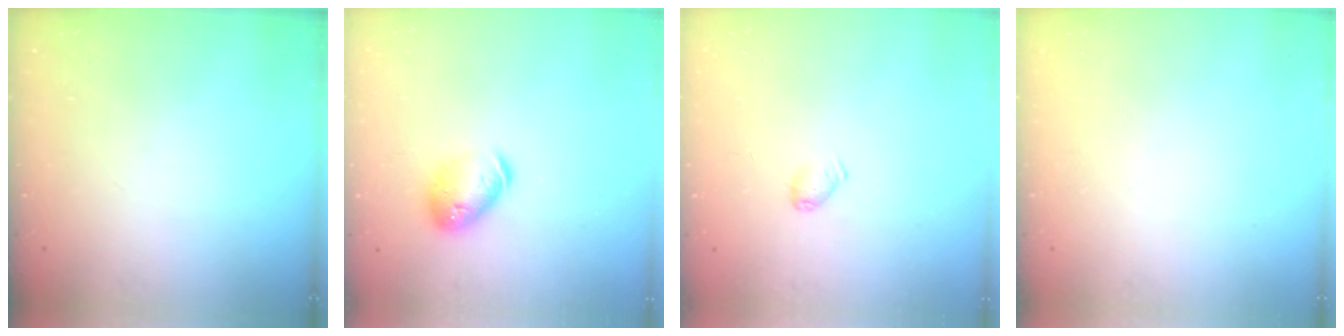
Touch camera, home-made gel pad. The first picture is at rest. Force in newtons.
{"total": 11.1, "press": 10.9, "slide": 1.6}
{"total": 3.6, "press": 3.5, "slide": 0.6}
{"total": 0.0}